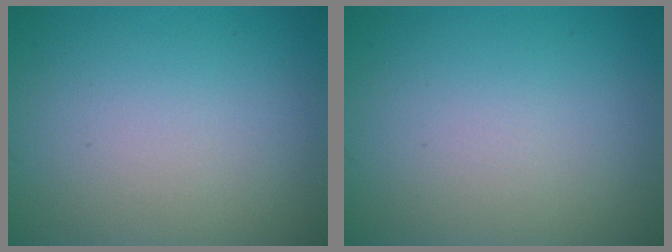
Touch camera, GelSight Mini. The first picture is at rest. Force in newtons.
{"total": 0.0}